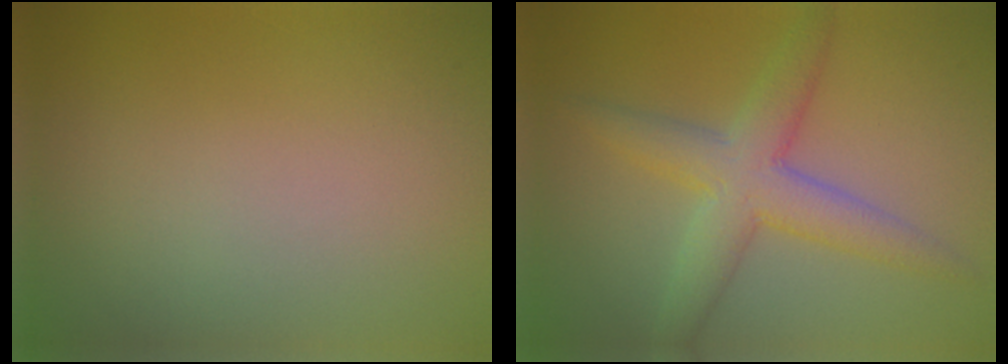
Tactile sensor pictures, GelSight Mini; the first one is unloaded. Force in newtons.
{"total": 5.3, "press": 5.3, "slide": 0.2}